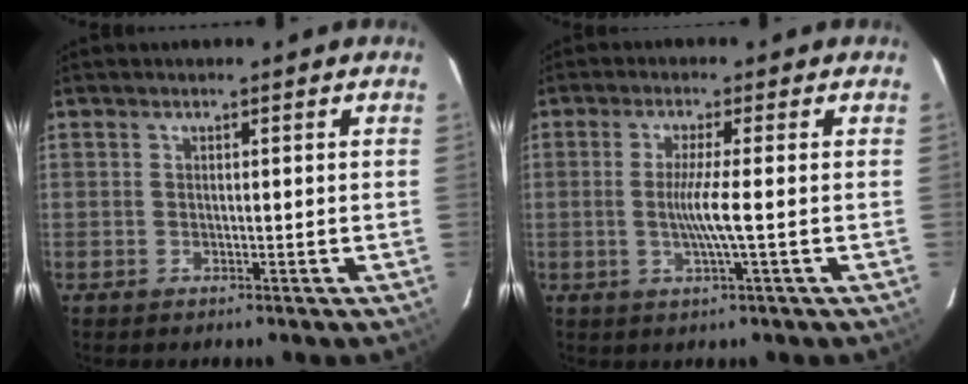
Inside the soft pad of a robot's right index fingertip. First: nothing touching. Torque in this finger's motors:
{"motor_torque": [0.76, 0.21, 0.42, 0.13]}